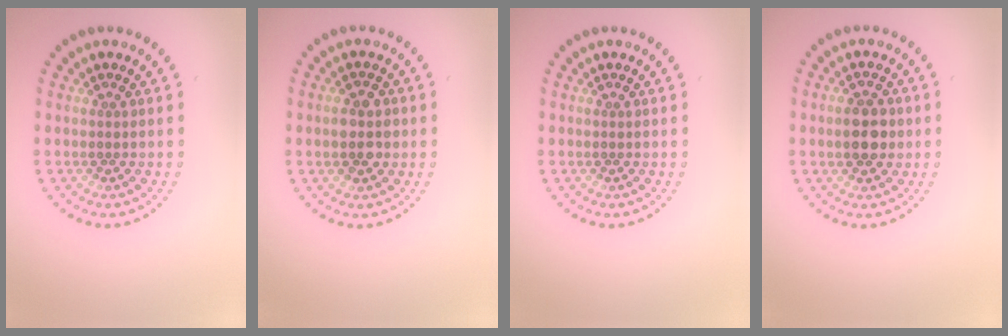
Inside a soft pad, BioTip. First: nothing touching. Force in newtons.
{"total": 2.7, "press": 2.7, "slide": 0.1}
{"total": 0.0}
{"total": 3.7, "press": 3.7, "slide": 0.1}